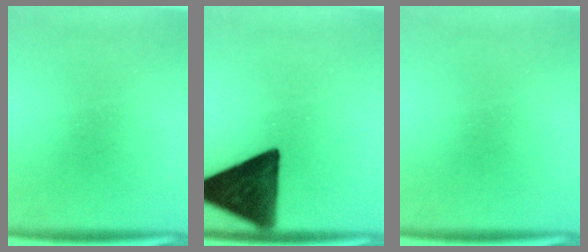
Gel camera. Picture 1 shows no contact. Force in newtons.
{"total": 14.9}
{"total": 0.0}